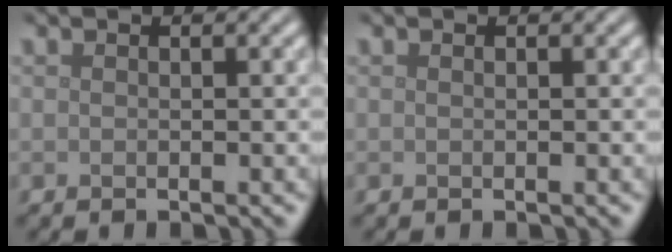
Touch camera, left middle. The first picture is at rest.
{"total": 0.0}